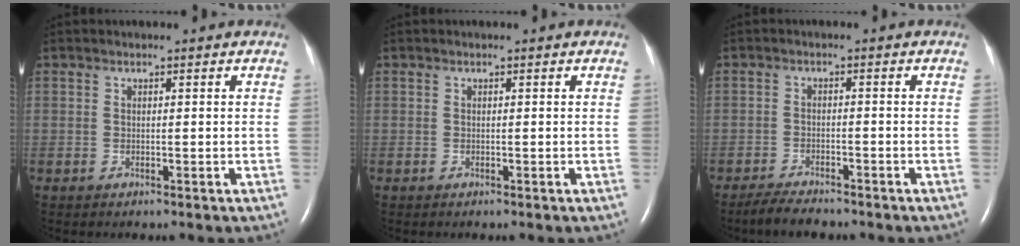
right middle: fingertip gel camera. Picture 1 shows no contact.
{"total": 0.0}
{"total": 4.7, "force": [-4.1, 0.9, 2.0], "torque": [-0.037, -0.012, -0.071]}